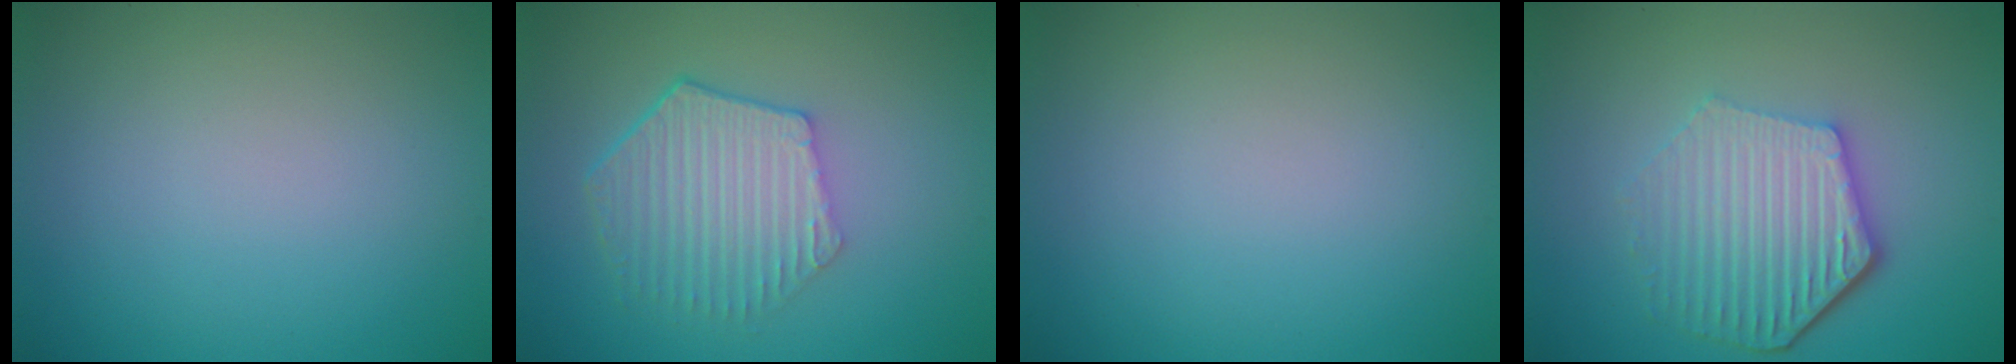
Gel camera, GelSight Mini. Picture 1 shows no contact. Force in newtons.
{"total": 5.6, "press": 4.1, "slide": 3.7}
{"total": 0.0}
{"total": 6.0, "press": 4.5, "slide": 3.9}